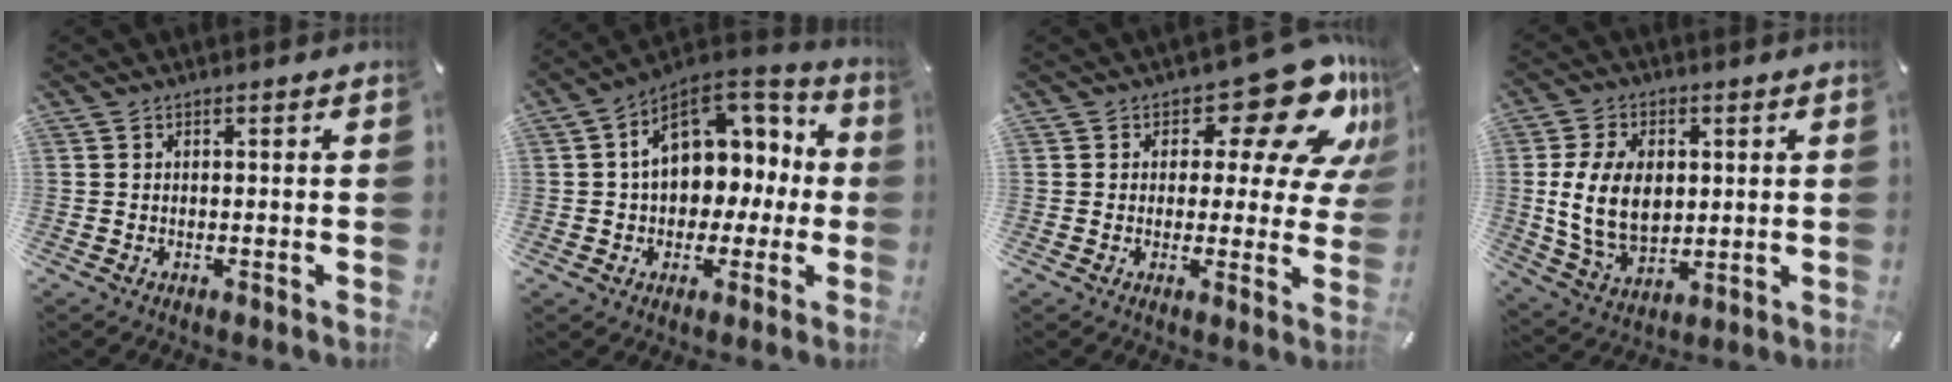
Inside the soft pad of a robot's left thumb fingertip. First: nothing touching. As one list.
[{"total": 13.9, "force": [2.5, 10.7, 8.5], "torque": [-0.122, -0.015, 0.047]}, {"total": 18.2, "force": [9.6, 8.9, 12.6], "torque": [-0.151, -0.064, 0.157]}, {"total": 14.1, "force": [1.2, 10.0, 9.8], "torque": [-0.214, 0.005, 0.022]}]